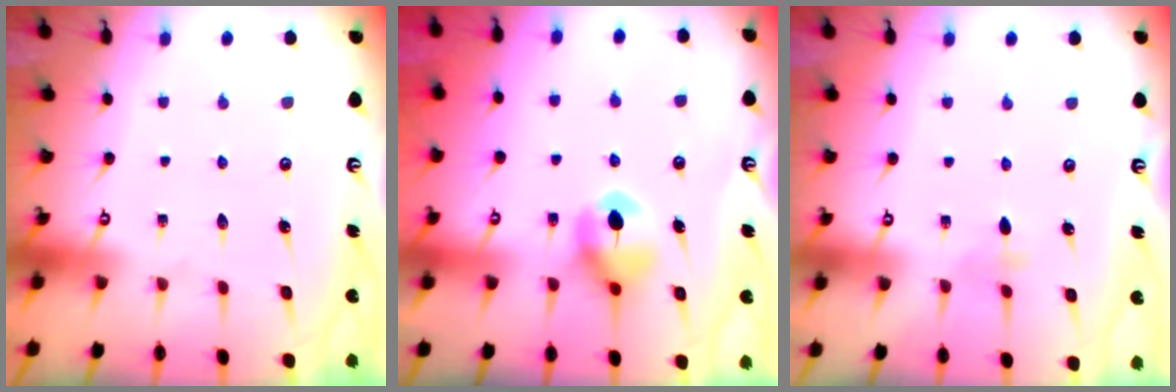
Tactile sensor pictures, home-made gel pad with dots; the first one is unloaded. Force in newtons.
{"total": 7.3, "press": 7.3, "slide": 0.4}
{"total": 2.8, "press": 2.7, "slide": 0.6}